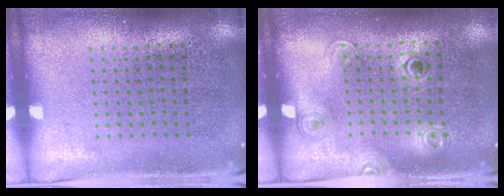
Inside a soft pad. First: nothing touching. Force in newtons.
{"total": 1.1, "press": 0.9, "slide": 0.6}